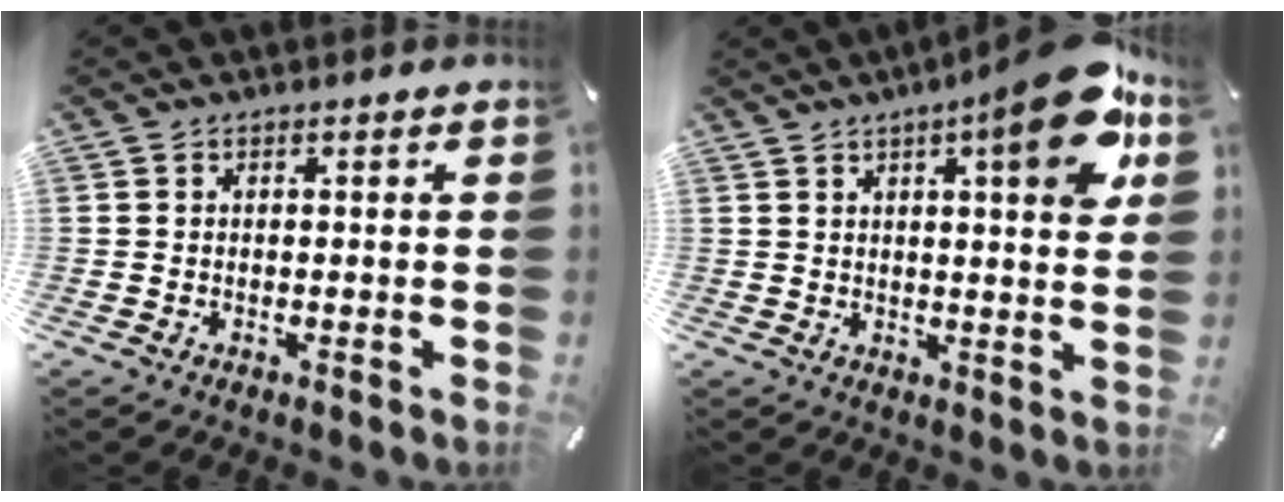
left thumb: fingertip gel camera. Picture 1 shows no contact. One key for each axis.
{"total": 14.4, "fx": 6.9, "fy": 3.3, "fz": 12.3, "tx": -0.157, "ty": -0.036, "tz": 0.099}